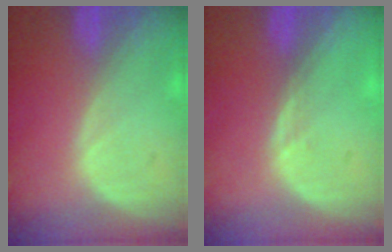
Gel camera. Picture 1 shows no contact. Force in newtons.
{"total": 0.8, "press": 0.6, "slide": 0.6}